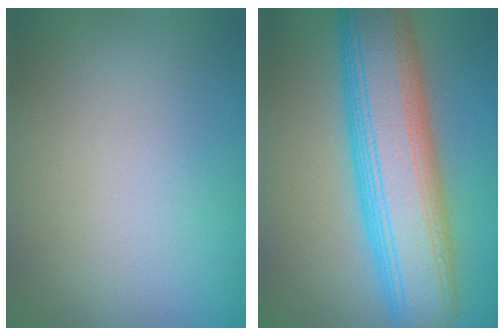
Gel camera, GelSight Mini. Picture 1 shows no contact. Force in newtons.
{"total": 11.2, "press": 11.2, "slide": 0.4}